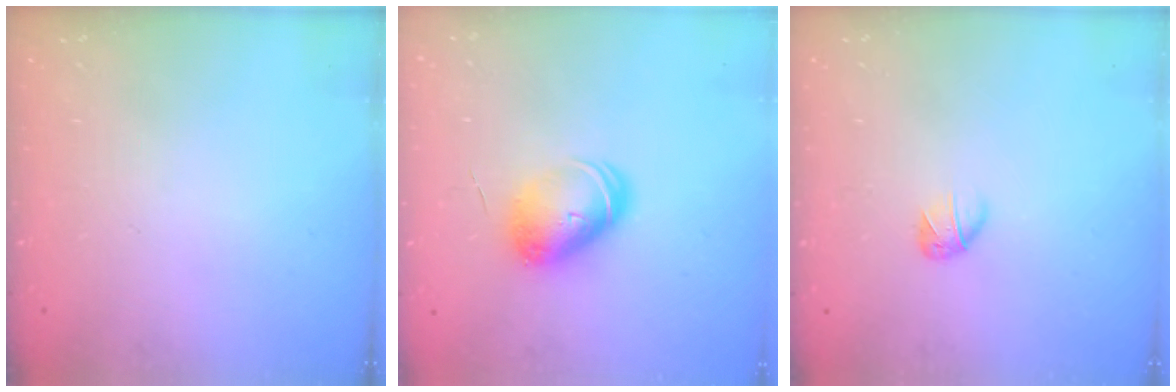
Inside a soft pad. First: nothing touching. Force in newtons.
{"total": 8.7, "press": 8.7, "slide": 0.2}
{"total": 3.2, "press": 3.1, "slide": 0.9}